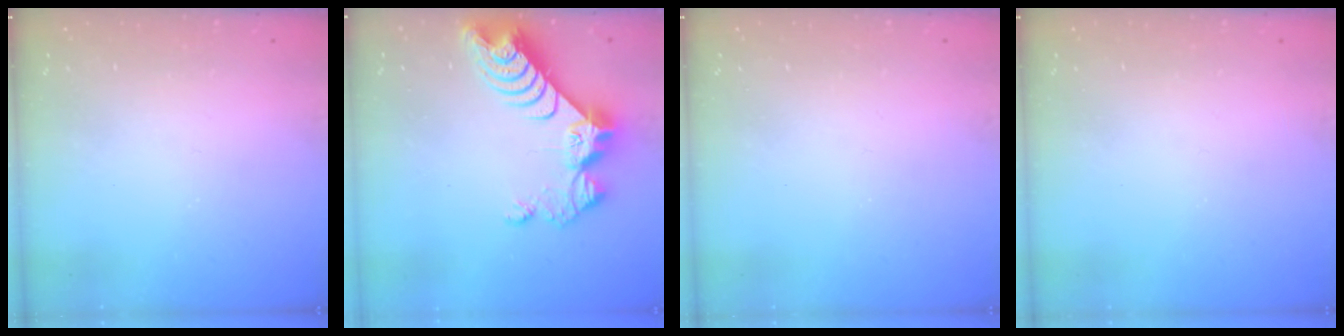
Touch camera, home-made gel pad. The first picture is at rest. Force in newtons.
{"total": 11.1, "press": 11.0, "slide": 1.0}
{"total": 0.0}
{"total": 0.0}